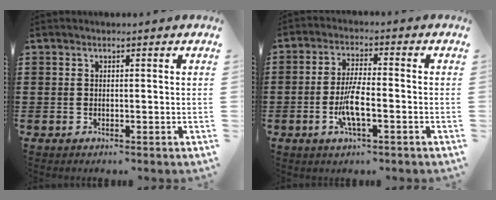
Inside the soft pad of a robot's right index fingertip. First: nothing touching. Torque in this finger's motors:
{"motor_torque": [1.99, 0.14, 0.64, 0.20]}